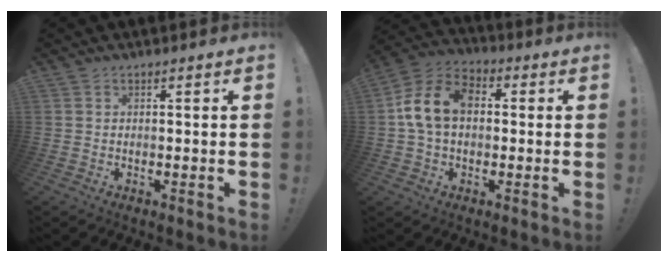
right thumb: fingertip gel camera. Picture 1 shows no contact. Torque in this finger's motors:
{"motor_torque": [1.39, 1.39, 0.36, 0.32, 0.11]}